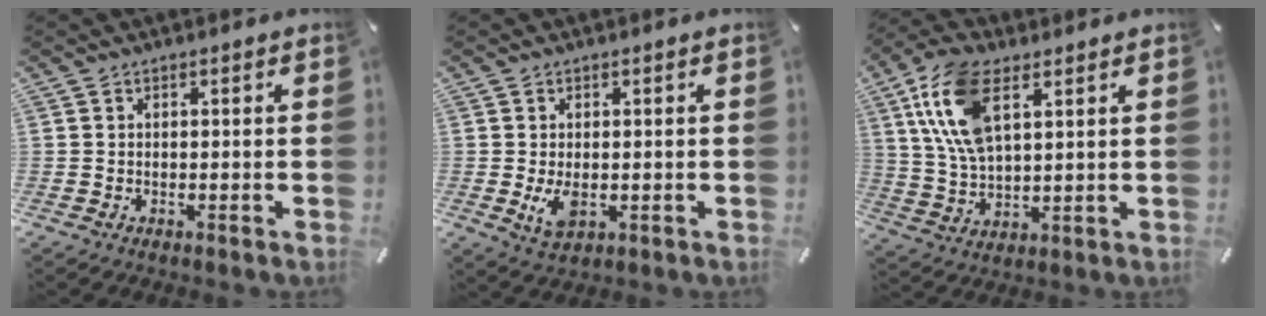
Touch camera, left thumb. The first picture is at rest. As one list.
[{"total": 4.6, "force": [-0.5, 2.8, 3.7], "torque": [-0.084, -0.009, -0.013]}, {"total": 13.6, "force": [6.3, 7.0, 9.8], "torque": [-0.232, -0.008, 0.111]}]